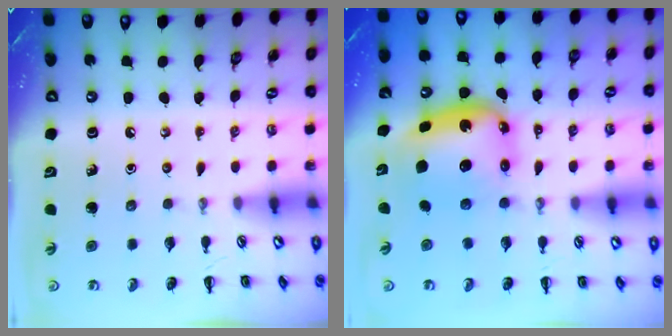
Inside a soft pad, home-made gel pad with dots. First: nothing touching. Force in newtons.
{"total": 7.1, "press": 6.8, "slide": 2.1}